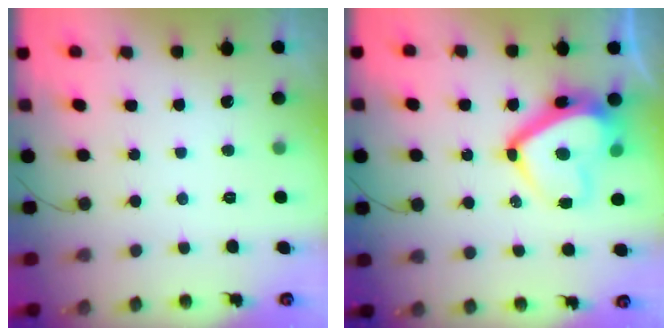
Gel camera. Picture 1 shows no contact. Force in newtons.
{"total": 15.3, "press": 15.1, "slide": 2.5}